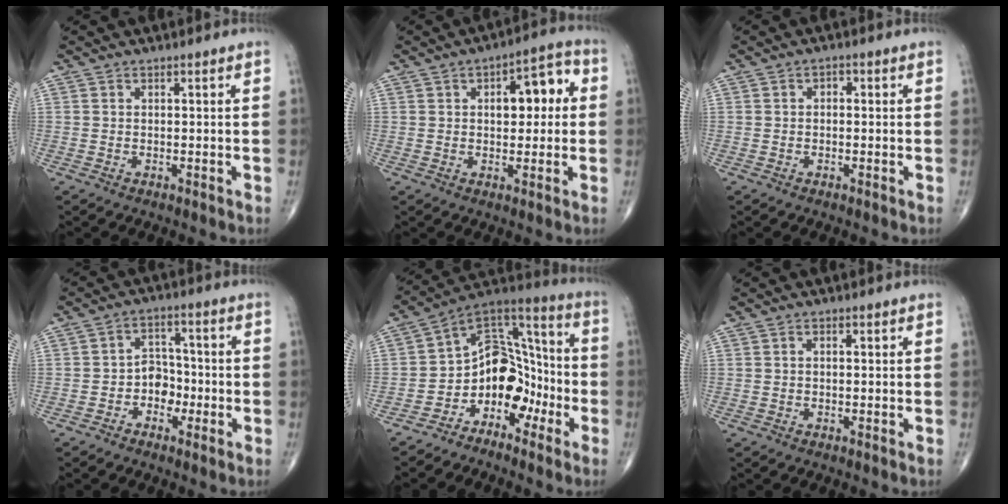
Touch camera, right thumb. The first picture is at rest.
{"total": 9.3, "force": [1.7, 5.0, 7.7], "torque": [-0.077, 0.026, 0.018]}
{"total": 1.3, "force": [0.2, 0.9, 1.0], "torque": [-0.010, 0.005, -0.002]}
{"total": 5.6, "force": [-1.8, 4.4, 3.0], "torque": [-0.013, 0.022, -0.042]}
{"total": 12.4, "force": [-5.5, 9.0, 6.6], "torque": [-0.048, 0.103, -0.106]}
{"total": 0.7, "force": [0.1, 0.4, 0.6], "torque": [-0.013, 0.002, 0.002]}